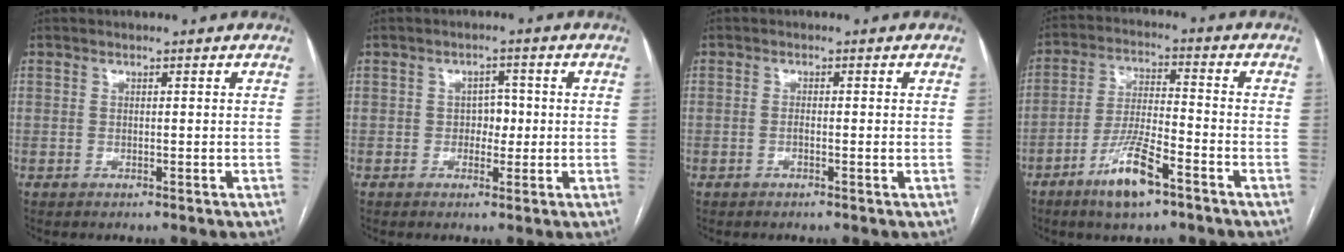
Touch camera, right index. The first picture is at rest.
{"total": 2.7, "force": [-0.2, 2.0, 1.9], "torque": [-0.017, 0.008, -0.004]}
{"total": 1.5, "force": [-0.4, 0.2, 1.4], "torque": [-0.022, 0.001, -0.006]}
{"total": 9.5, "force": [-5.8, 1.8, 7.3], "torque": [-0.145, -0.007, -0.107]}